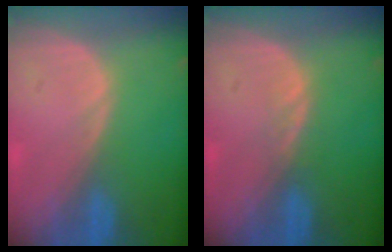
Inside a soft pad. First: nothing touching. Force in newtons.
{"total": 1.1, "press": 1.0, "slide": 0.2}